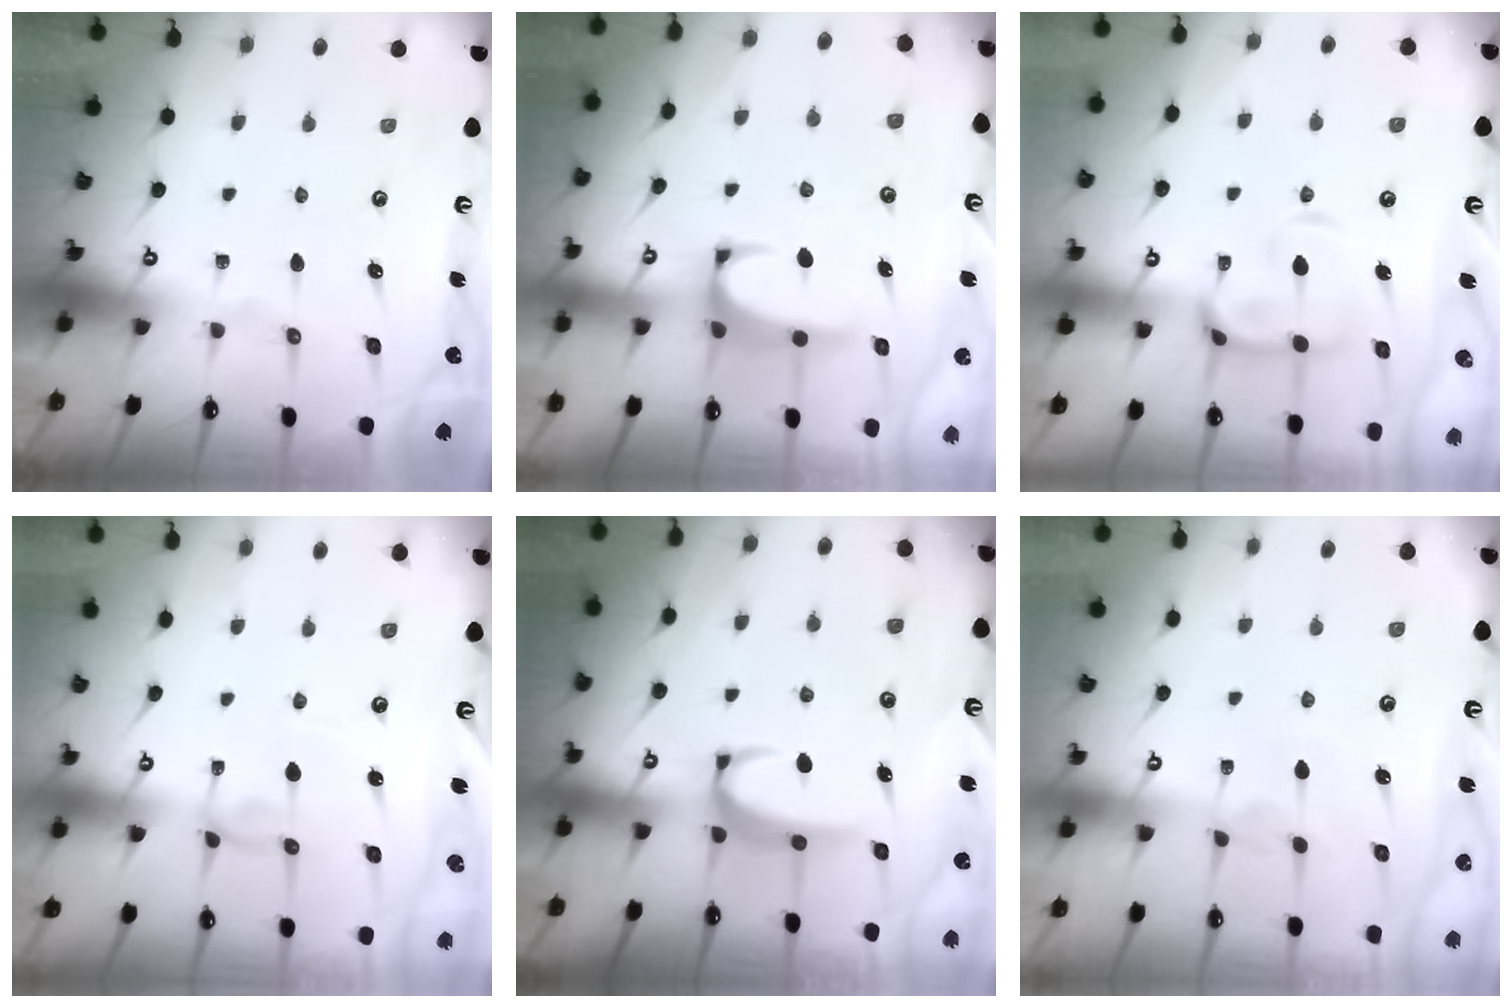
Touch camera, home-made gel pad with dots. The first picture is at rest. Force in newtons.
{"total": 1.6, "press": 1.4, "slide": 0.8}
{"total": 6.3, "press": 6.2, "slide": 1.3}
{"total": 1.5, "press": 1.5, "slide": 0.2}
{"total": 2.9, "press": 2.9, "slide": 0.5}
{"total": 2.5, "press": 2.4, "slide": 0.3}